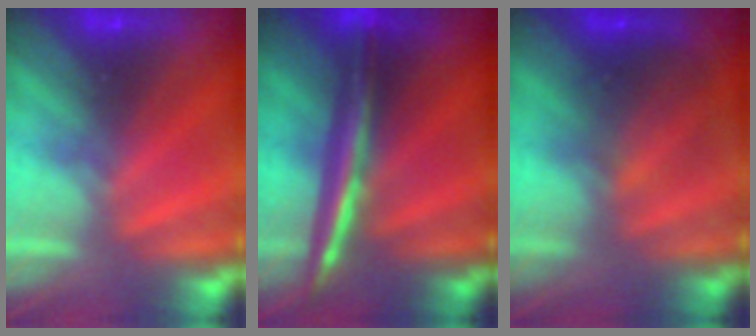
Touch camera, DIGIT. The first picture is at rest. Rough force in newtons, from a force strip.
{"total": 2.9}
{"total": 2.1}